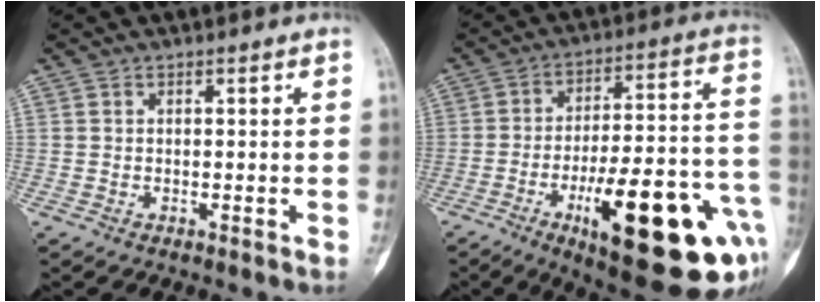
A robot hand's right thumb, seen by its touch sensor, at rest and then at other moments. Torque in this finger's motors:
{"motor_torque": [3.31, 1.70, 2.05, -0.72, 0.85]}